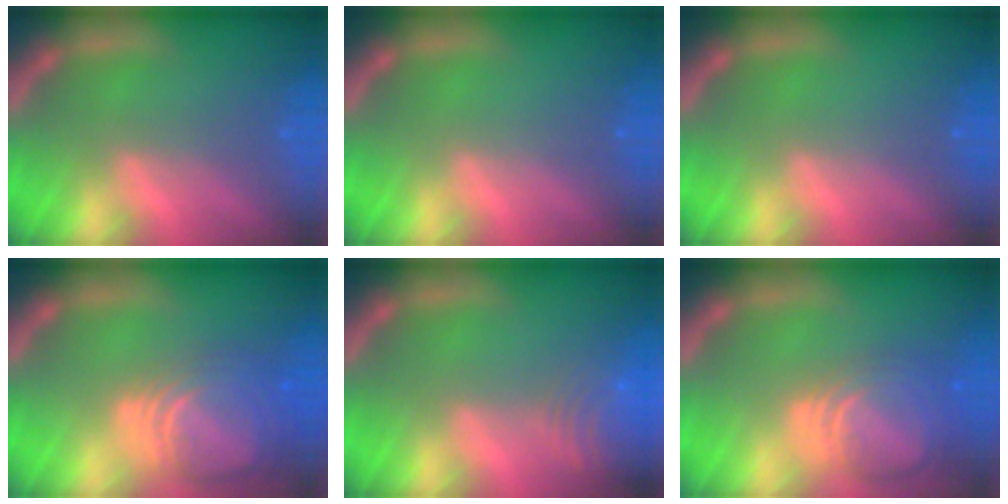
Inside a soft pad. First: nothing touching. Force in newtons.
{"total": 0.0}
{"total": 0.0}
{"total": 9.5}
{"total": 7.5}
{"total": 8.0}